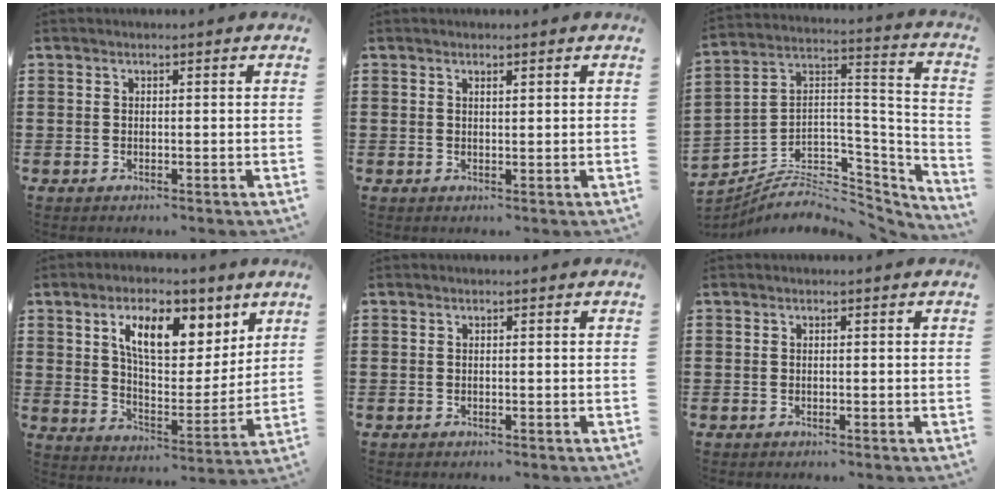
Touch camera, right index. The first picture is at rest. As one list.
[{"total": 0.7, "force": [0.4, 0.2, 0.5], "torque": [-0.011, 0.001, 0.007]}, {"total": 6.3, "force": [-4.4, 3.6, 2.7], "torque": [-0.060, -0.006, -0.082]}, {"total": 11.1, "force": [6.6, 4.9, 7.4], "torque": [-0.137, -0.014, 0.112]}, {"total": 0.0}, {"total": 0.0}]